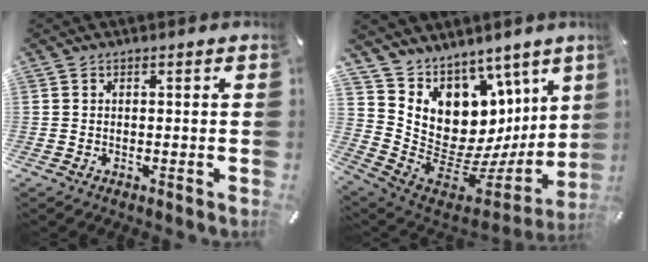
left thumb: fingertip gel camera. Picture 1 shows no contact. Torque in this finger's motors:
{"motor_torque": [1.59, 0.41, 1.37, -1.40, 0.37]}